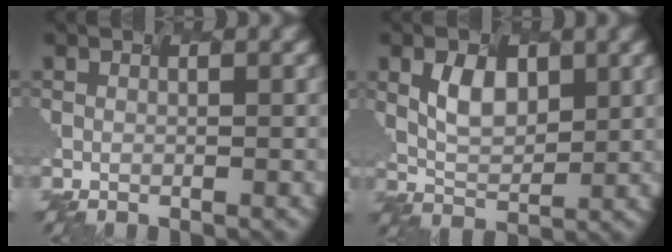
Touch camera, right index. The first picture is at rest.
{"total": 2.8, "force": [0.5, 1.8, 2.0], "torque": [-0.051, -0.003, 0.024]}